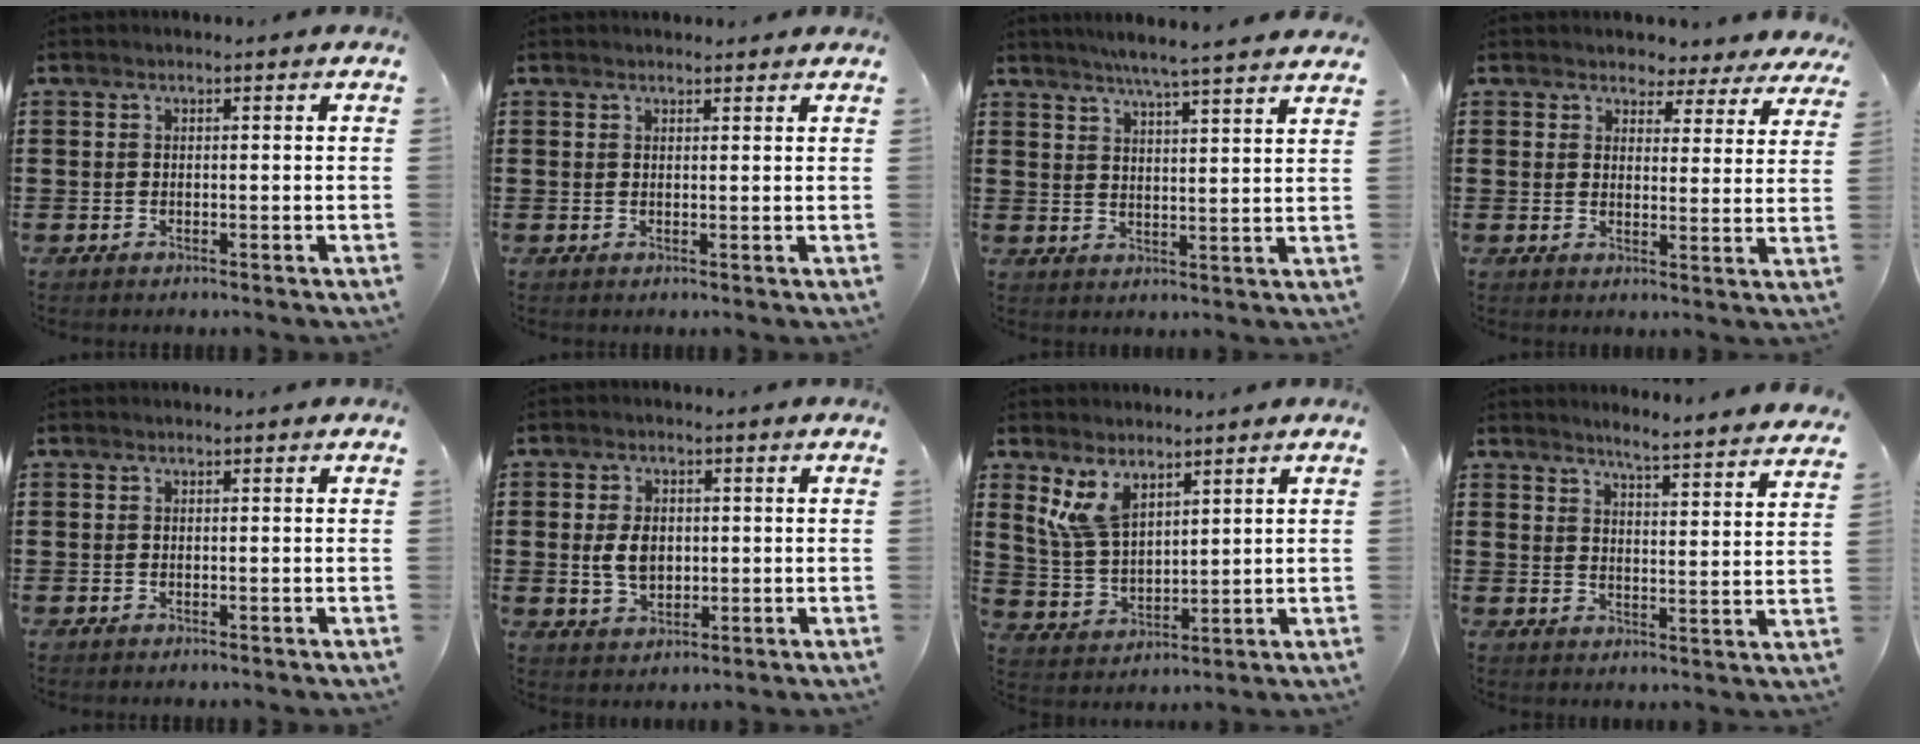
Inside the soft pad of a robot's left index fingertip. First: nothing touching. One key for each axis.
{"total": 0.7, "fx": 0.7, "fy": -0.1, "fz": -0.3, "tx": 0.005, "ty": 0.001, "tz": 0.014}
{"total": 4.7, "fx": 4.4, "fy": -1.2, "fz": 1.4, "tx": -0.042, "ty": -0.026, "tz": 0.074}
{"total": 3.1, "fx": 3.0, "fy": 0.9, "fz": -0.2, "tx": -0.006, "ty": -0.016, "tz": 0.050}
{"total": 0.0}
{"total": 5.0, "fx": 0.2, "fy": 3.3, "fz": 3.7, "tx": -0.076, "ty": 0.005, "tz": -0.001}
{"total": 6.6, "fx": 4.2, "fy": 3.3, "fz": 4.0, "tx": -0.100, "ty": -0.006, "tz": 0.077}
{"total": 3.8, "fx": 3.5, "fy": -1.3, "fz": 0.5, "tx": -0.025, "ty": -0.032, "tz": 0.056}